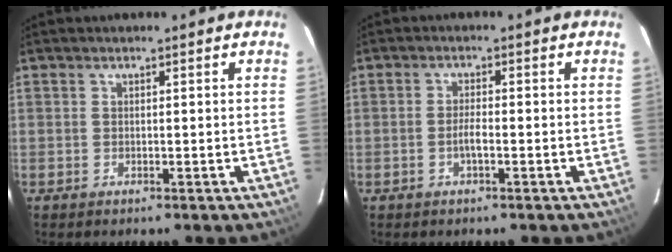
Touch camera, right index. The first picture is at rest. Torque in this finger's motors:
{"motor_torque": [0.38, -0.20, 0.16, 0.05]}